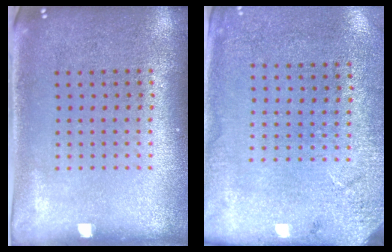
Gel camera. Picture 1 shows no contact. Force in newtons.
{"total": 2.6, "press": 2.2, "slide": 1.3}